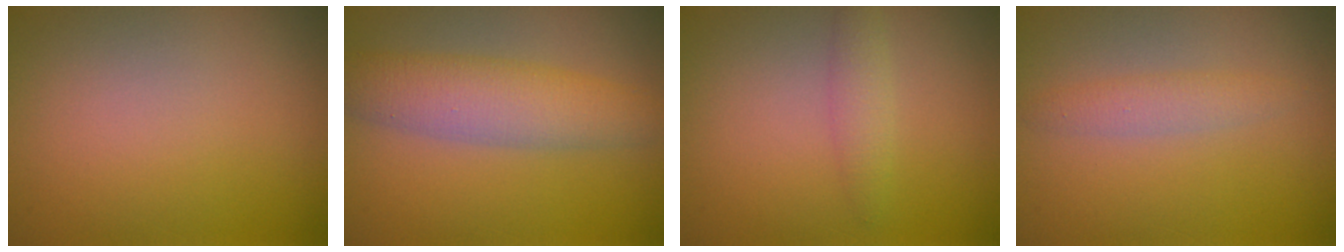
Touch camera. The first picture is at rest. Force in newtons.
{"total": 4.8, "press": 4.8, "slide": 0.1}
{"total": 1.5, "press": 1.5, "slide": 0.0}
{"total": 1.6, "press": 1.6, "slide": 0.0}